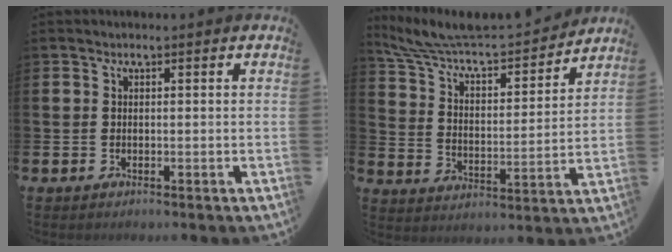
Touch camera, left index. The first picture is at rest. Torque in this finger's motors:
{"motor_torque": [0.07, -0.68, 0.34, 0.11]}